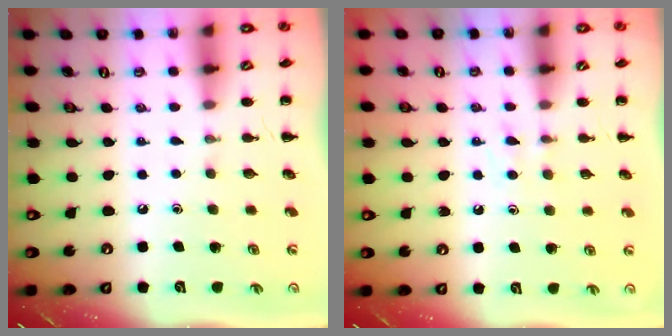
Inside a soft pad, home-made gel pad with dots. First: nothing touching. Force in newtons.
{"total": 3.0, "press": 2.7, "slide": 1.4}